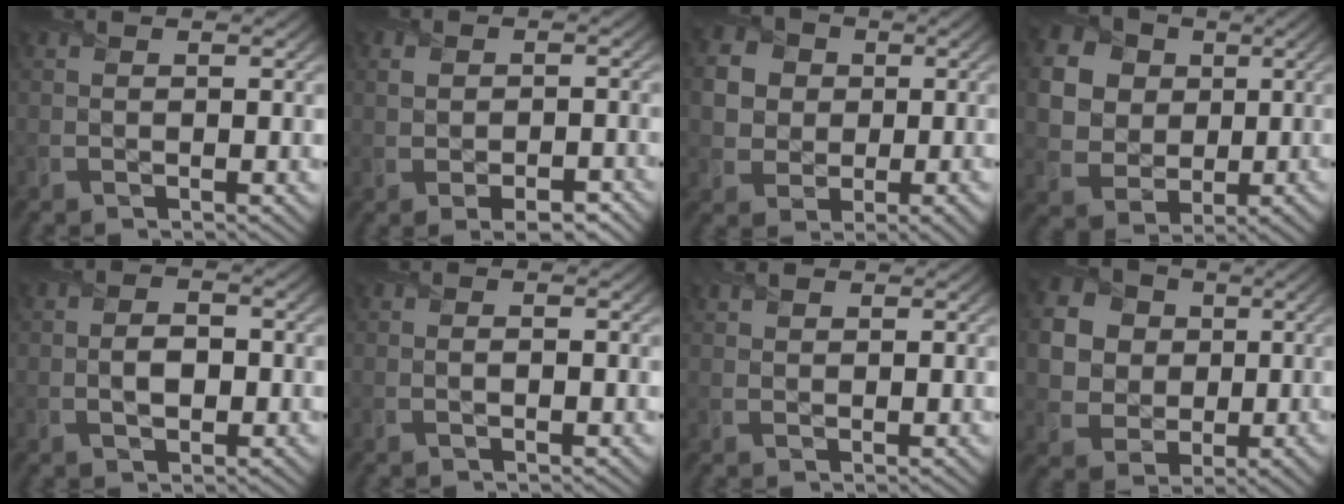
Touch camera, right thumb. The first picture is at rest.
{"total": 4.7, "force": [-1.3, 2.9, 3.4], "torque": [-0.049, -0.011, -0.013]}
{"total": 8.8, "force": [0.7, 7.7, 4.2], "torque": [-0.112, 0.007, 0.003]}
{"total": 13.4, "force": [3.1, 11.7, 5.6], "torque": [-0.207, 0.012, 0.069]}
{"total": 3.0, "force": [-0.4, 1.8, 2.4], "torque": [-0.037, 0.003, -0.011]}
{"total": 0.8, "force": [-0.1, 0.0, 0.8], "torque": [-0.016, 0.003, -0.001]}
{"total": 1.6, "force": [1.2, 0.9, 0.6], "torque": [-0.017, 0.007, 0.024]}
{"total": 11.4, "force": [2.3, 10.1, 4.9], "torque": [-0.177, 0.017, 0.042]}